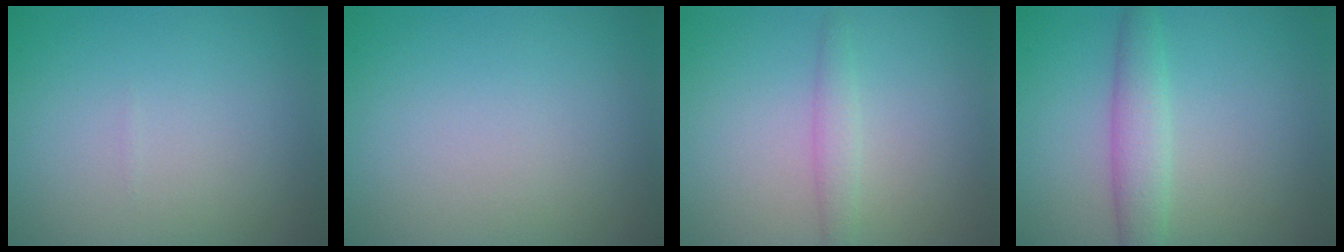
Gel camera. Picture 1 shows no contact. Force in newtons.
{"total": 0.0}
{"total": 1.5, "press": 1.5, "slide": 0.1}
{"total": 2.4, "press": 2.4, "slide": 0.2}